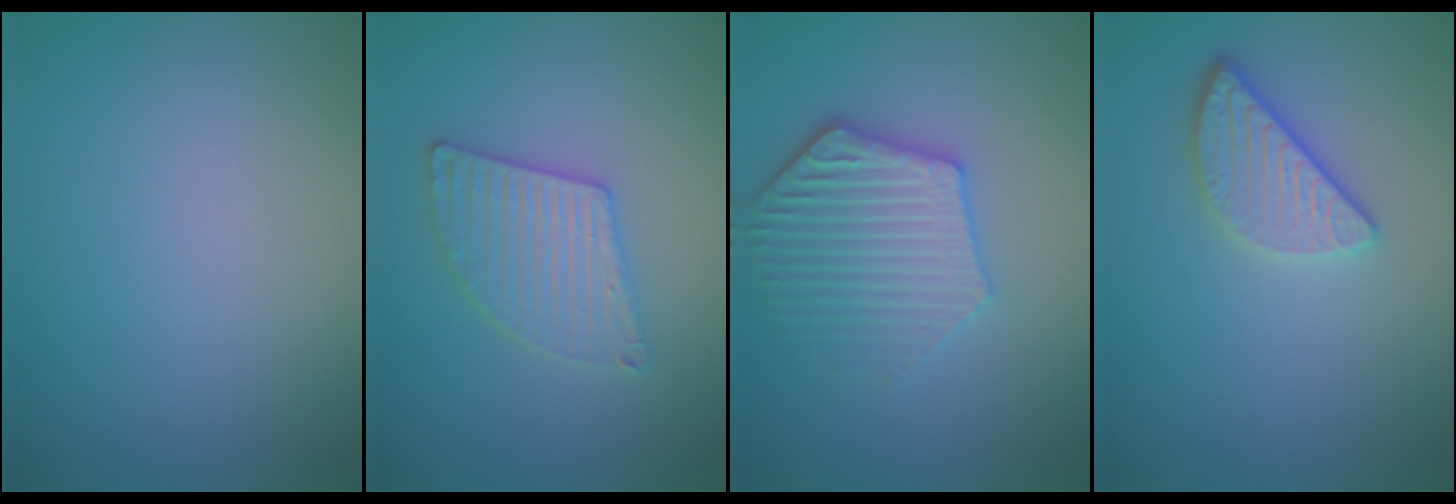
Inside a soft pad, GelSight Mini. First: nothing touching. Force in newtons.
{"total": 3.0, "press": 3.0, "slide": 0.2}
{"total": 4.2, "press": 3.9, "slide": 1.6}
{"total": 3.2, "press": 2.7, "slide": 1.7}